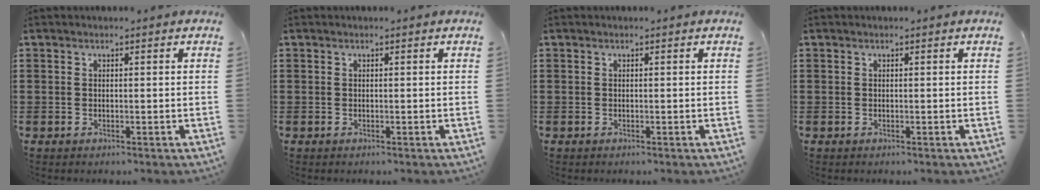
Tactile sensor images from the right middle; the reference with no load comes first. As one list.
[{"total": 0.0}, {"total": 0.0}, {"total": 0.0}]